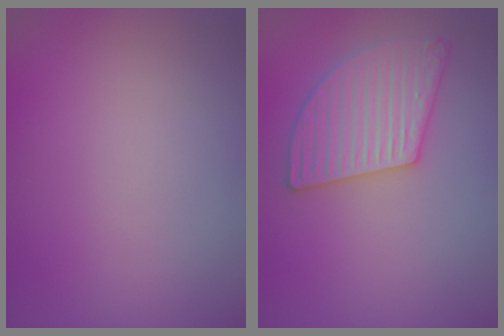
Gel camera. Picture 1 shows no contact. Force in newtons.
{"total": 4.3, "press": 4.0, "slide": 1.5}